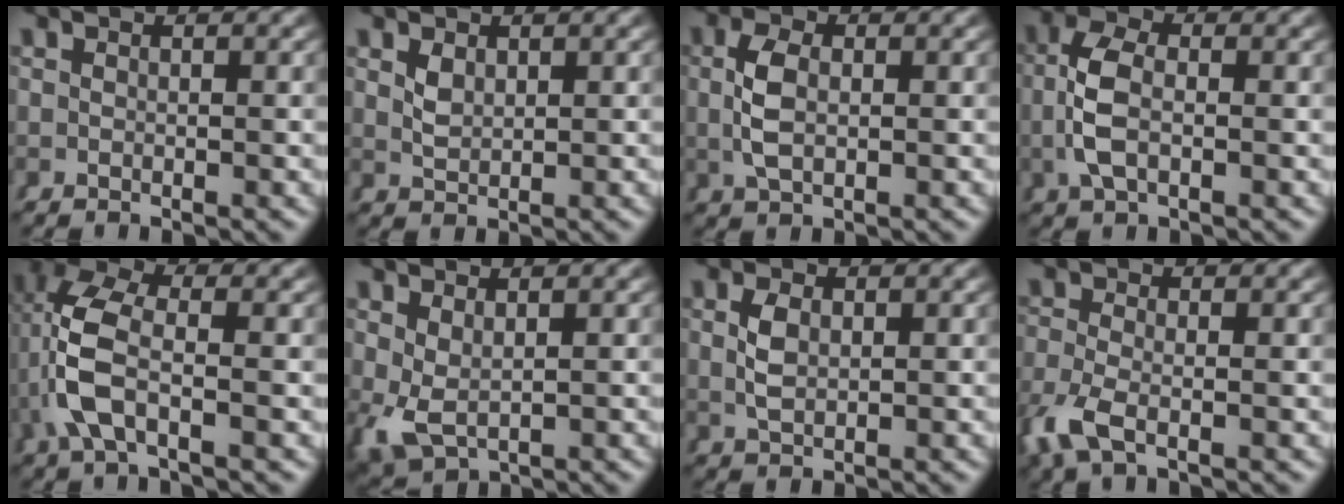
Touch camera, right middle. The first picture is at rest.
{"total": 1.1, "force": [0.8, 0.2, 0.7], "torque": [-0.013, 0.001, 0.023]}
{"total": 2.5, "force": [0.2, 1.1, 2.3], "torque": [-0.056, 0.004, 0.010]}
{"total": 3.7, "force": [0.0, 1.7, 3.3], "torque": [-0.079, -0.001, 0.004]}
{"total": 5.4, "force": [0.2, 2.4, 4.8], "torque": [-0.117, -0.004, 0.007]}
{"total": 3.7, "force": [-0.7, 2.7, 2.4], "torque": [-0.064, -0.031, 0.013]}
{"total": 1.7, "force": [0.4, 0.7, 1.5], "torque": [-0.029, 0.002, 0.015]}
{"total": 2.8, "force": [-1.4, 0.9, 2.2], "torque": [-0.058, -0.008, -0.022]}